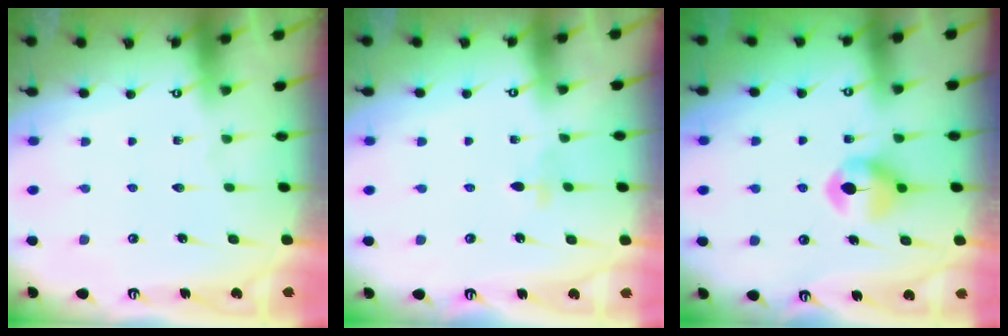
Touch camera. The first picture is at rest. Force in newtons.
{"total": 3.0, "press": 2.9, "slide": 0.6}
{"total": 7.1, "press": 7.1, "slide": 0.4}